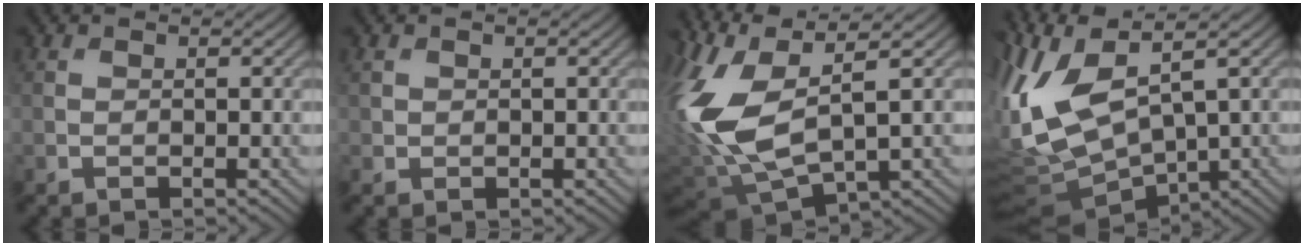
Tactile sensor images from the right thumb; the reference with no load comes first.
{"total": 1.1, "force": [0.4, 1.0, 0.1], "torque": [-0.004, -0.005, 0.009]}
{"total": 16.6, "force": [0.6, 6.9, 15.1], "torque": [-0.373, -0.003, 0.027]}
{"total": 12.2, "force": [2.8, 5.2, 10.7], "torque": [-0.270, -0.002, 0.068]}